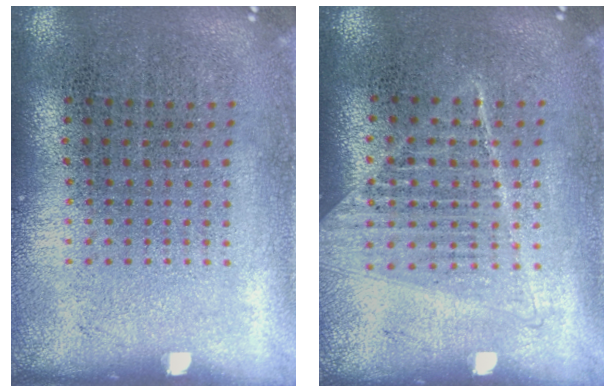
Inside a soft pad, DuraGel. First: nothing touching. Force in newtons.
{"total": 1.1, "press": 1.0, "slide": 0.3}